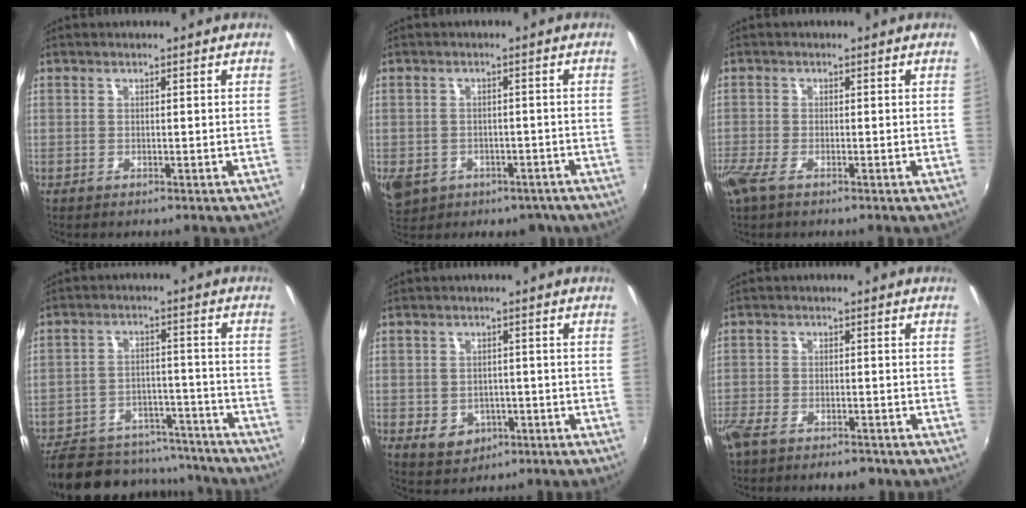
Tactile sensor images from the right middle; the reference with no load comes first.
{"total": 11.4, "force": [-5.1, 8.7, 5.2], "torque": [-0.138, -0.007, -0.059]}
{"total": 3.8, "force": [-2.4, 1.1, 2.8], "torque": [-0.067, -0.014, -0.046]}
{"total": 20.9, "force": [-17.5, 8.5, 7.6], "torque": [-0.165, 0.022, -0.220]}
{"total": 5.5, "force": [-2.0, 4.5, 2.5], "torque": [-0.060, 0.001, -0.018]}
{"total": 8.6, "force": [-6.4, 3.6, 4.6], "torque": [-0.119, -0.022, -0.113]}